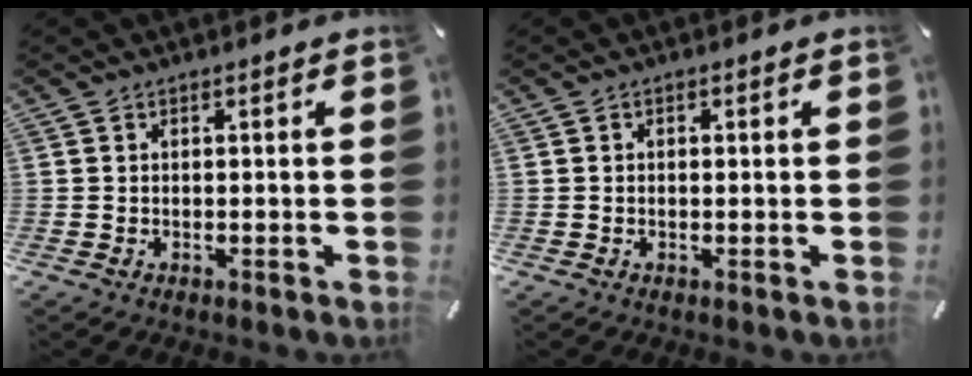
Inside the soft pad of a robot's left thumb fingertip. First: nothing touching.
{"total": 0.6, "force": [-0.1, 0.3, 0.5], "torque": [-0.009, 0.000, -0.002]}